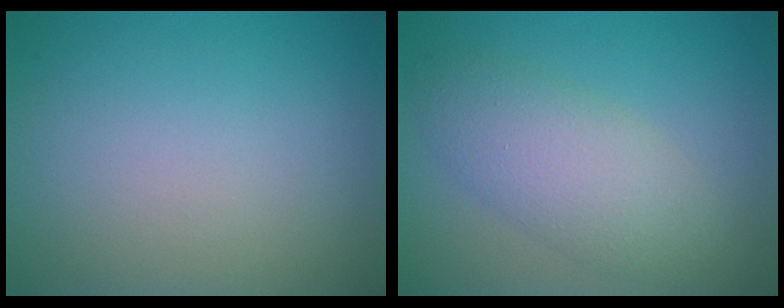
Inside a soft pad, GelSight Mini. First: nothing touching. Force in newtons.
{"total": 4.9, "press": 4.9, "slide": 0.0}